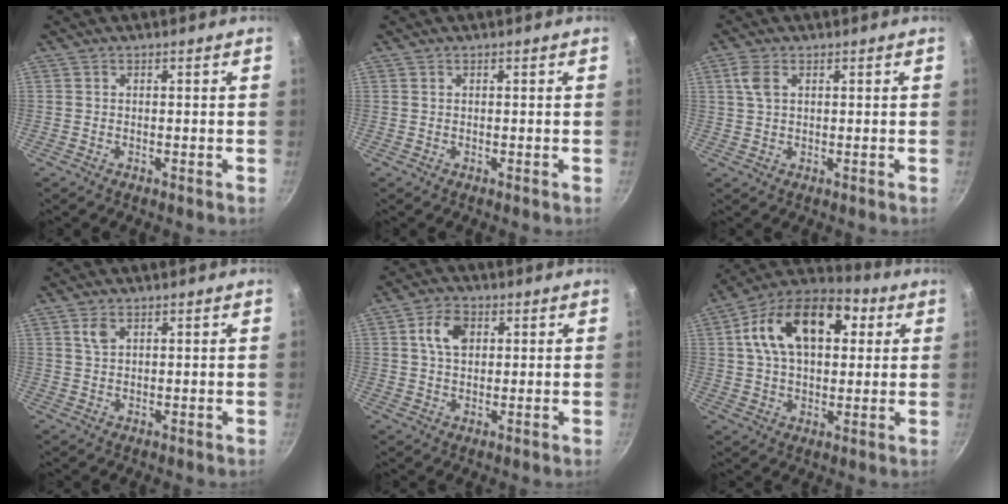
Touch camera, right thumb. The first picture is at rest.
{"total": 0.0}
{"total": 3.4, "force": [1.2, 1.9, 2.5], "torque": [-0.054, 0.001, 0.023]}
{"total": 2.4, "force": [1.3, 1.3, 1.6], "torque": [-0.029, -0.006, 0.026]}
{"total": 6.3, "force": [1.7, 4.2, 4.3], "torque": [-0.062, 0.006, 0.028]}
{"total": 20.2, "force": [5.5, 12.5, 14.9], "torque": [-0.232, 0.018, 0.074]}